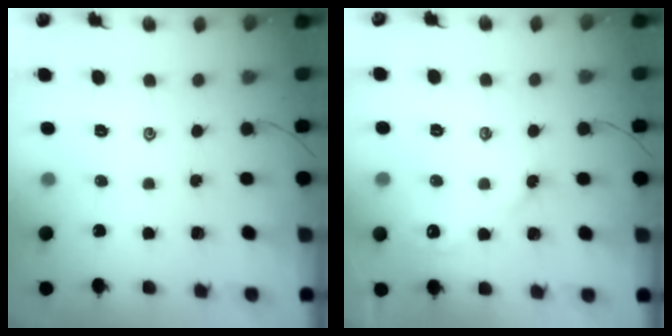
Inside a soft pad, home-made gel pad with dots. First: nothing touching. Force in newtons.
{"total": 3.9, "press": 3.9, "slide": 0.4}